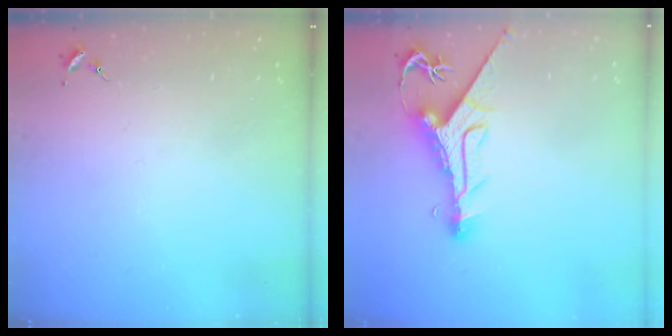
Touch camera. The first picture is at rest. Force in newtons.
{"total": 11.4, "press": 11.4, "slide": 1.3}